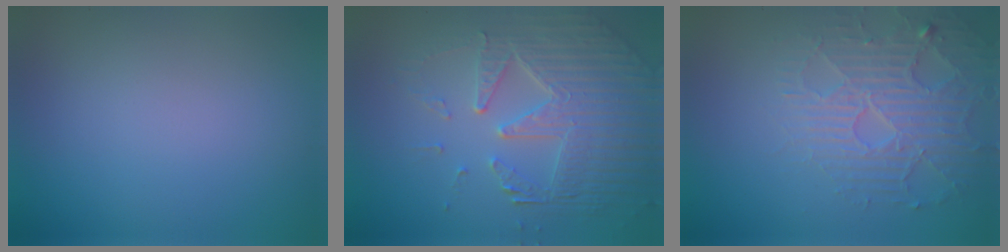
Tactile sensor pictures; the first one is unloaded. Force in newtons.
{"total": 6.7, "press": 5.1, "slide": 4.3}
{"total": 4.8, "press": 3.7, "slide": 3.0}